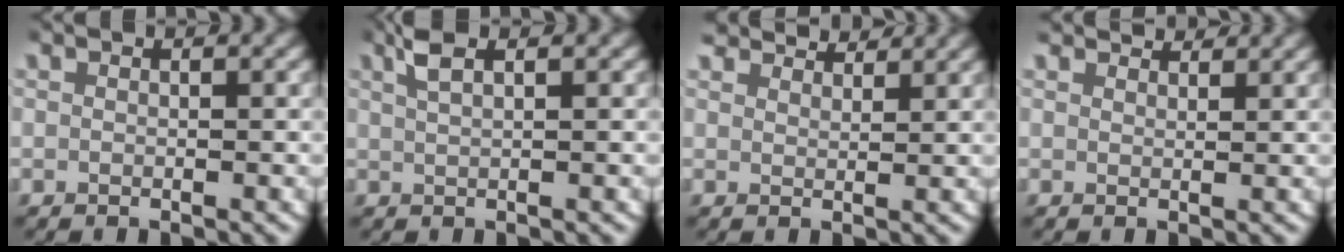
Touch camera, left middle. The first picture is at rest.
{"total": 2.1, "force": [1.4, 0.3, 1.6], "torque": [-0.035, 0.008, 0.023]}
{"total": 3.4, "force": [3.3, 0.4, 0.7], "torque": [-0.009, 0.003, 0.055]}
{"total": 2.5, "force": [2.4, 0.2, 0.4], "torque": [-0.001, 0.003, 0.038]}